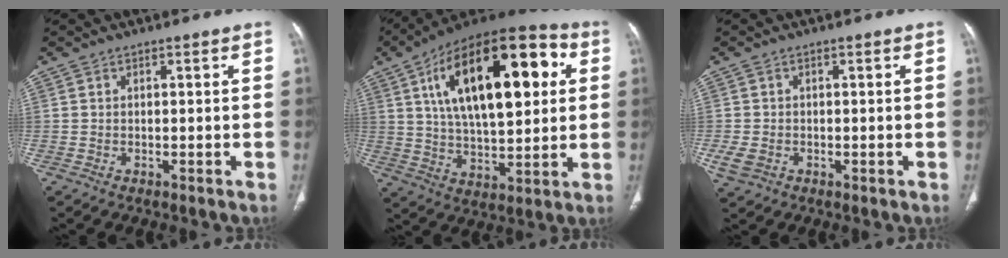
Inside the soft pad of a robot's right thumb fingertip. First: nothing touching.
{"total": 27.7, "force": [7.8, 12.6, 23.4], "torque": [-0.358, 0.010, 0.119]}
{"total": 3.3, "force": [-0.8, 2.6, 1.9], "torque": [-0.043, 0.000, -0.010]}